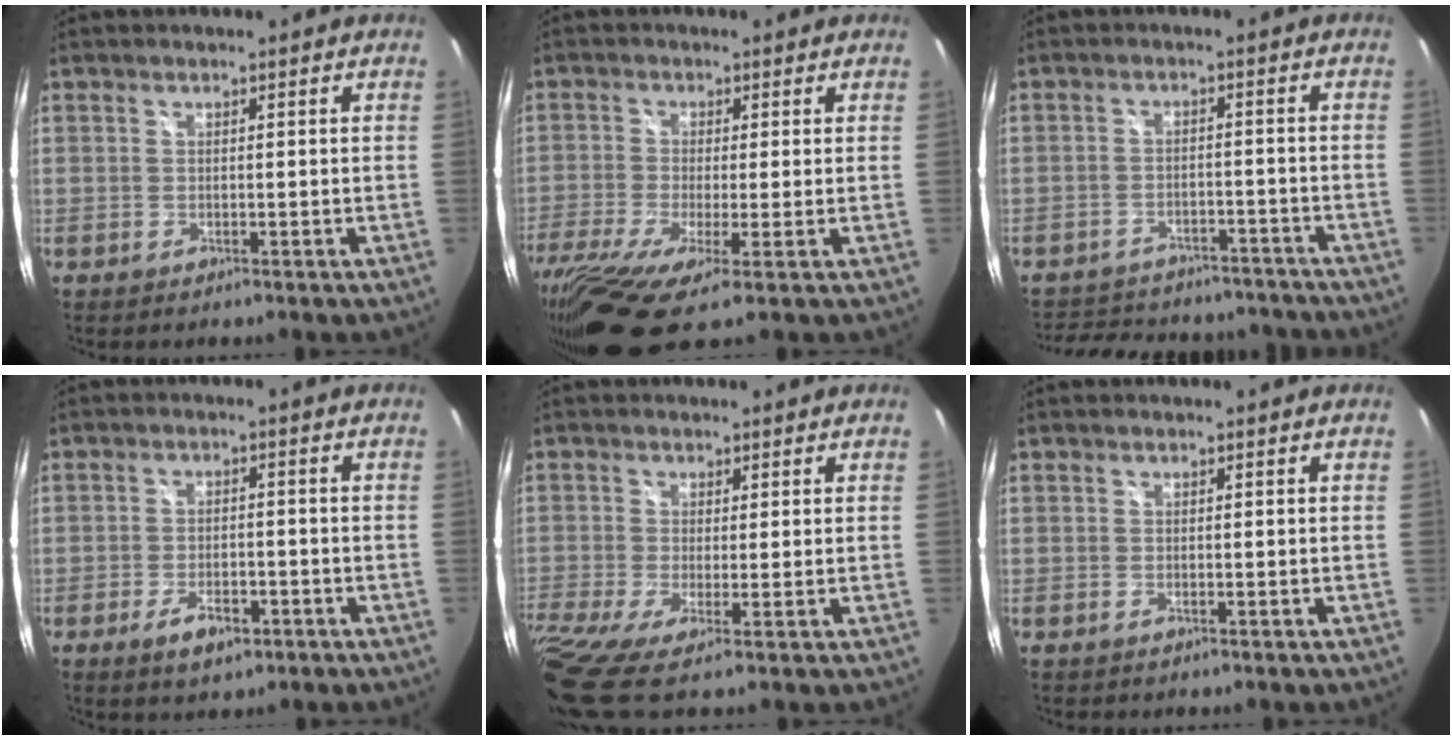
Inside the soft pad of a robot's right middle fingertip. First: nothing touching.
{"total": 13.8, "force": [-6.9, 2.8, 11.5], "torque": [-0.248, -0.064, -0.128]}
{"total": 18.9, "force": [-16.1, 7.4, 6.5], "torque": [-0.141, 0.017, -0.202]}
{"total": 5.2, "force": [-2.9, 2.4, 3.6], "torque": [-0.077, -0.003, -0.045]}
{"total": 8.5, "force": [-2.9, 1.3, 7.8], "torque": [-0.167, -0.039, -0.063]}
{"total": 0.0}